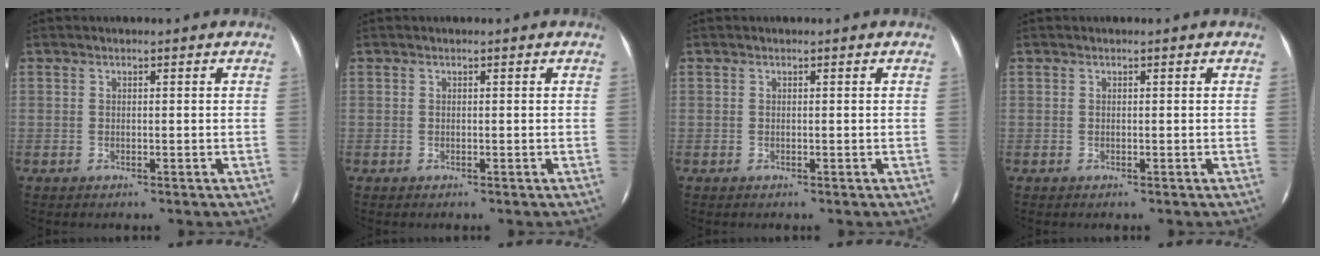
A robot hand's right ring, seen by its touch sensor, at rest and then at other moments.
{"total": 0.0}
{"total": 0.0}
{"total": 0.0}